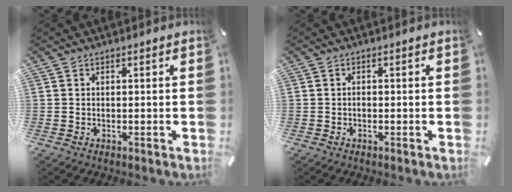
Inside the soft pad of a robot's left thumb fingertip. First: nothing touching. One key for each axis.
{"total": 0.6, "fx": -0.3, "fy": 0.4, "fz": 0.4, "tx": -0.008, "ty": 0.000, "tz": -0.007}